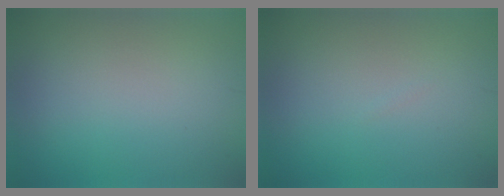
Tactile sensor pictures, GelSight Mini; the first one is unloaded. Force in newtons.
{"total": 0.0}